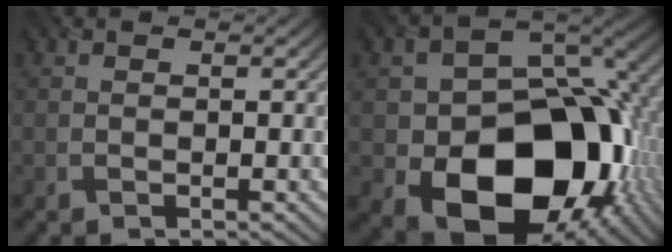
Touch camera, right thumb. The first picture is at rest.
{"total": 17.3, "force": [-4.8, 12.1, 11.4], "torque": [-0.149, -0.043, -0.072]}